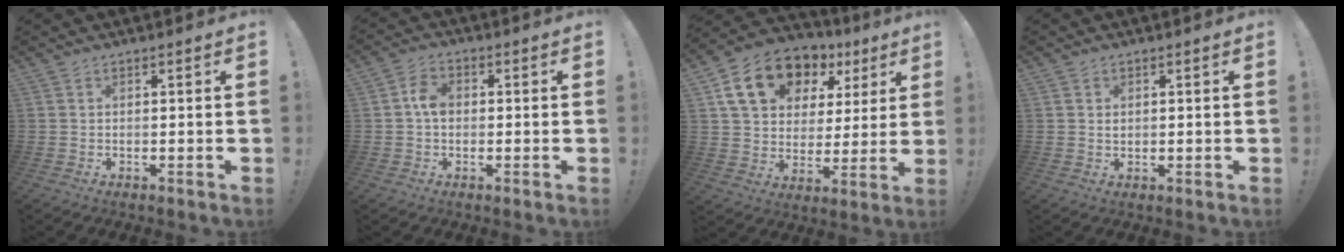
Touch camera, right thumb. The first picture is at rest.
{"total": 5.3, "force": [0.0, 3.8, 3.7], "torque": [-0.059, 0.013, 0.001]}
{"total": 17.7, "force": [9.7, 11.6, 9.2], "torque": [-0.147, -0.041, 0.185]}
{"total": 0.8, "force": [0.2, 0.8, 0.2], "torque": [0.004, -0.002, 0.002]}